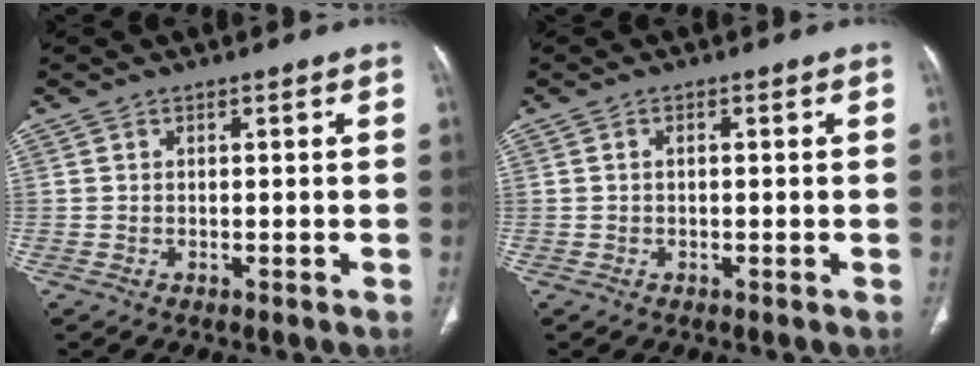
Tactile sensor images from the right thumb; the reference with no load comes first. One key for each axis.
{"total": 0.6, "fx": 0.0, "fy": 0.3, "fz": 0.5, "tx": -0.012, "ty": 0.000, "tz": -0.002}